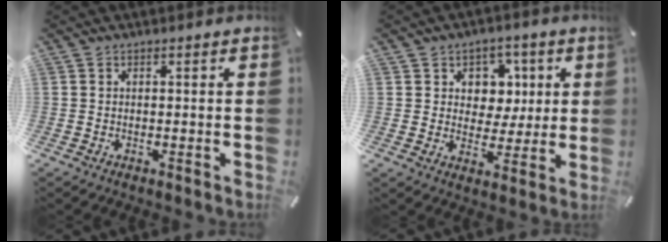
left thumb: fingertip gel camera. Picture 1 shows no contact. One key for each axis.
{"total": 7.9, "fx": 2.1, "fy": 7.4, "fz": 1.7, "tx": -0.017, "ty": -0.016, "tz": 0.036}